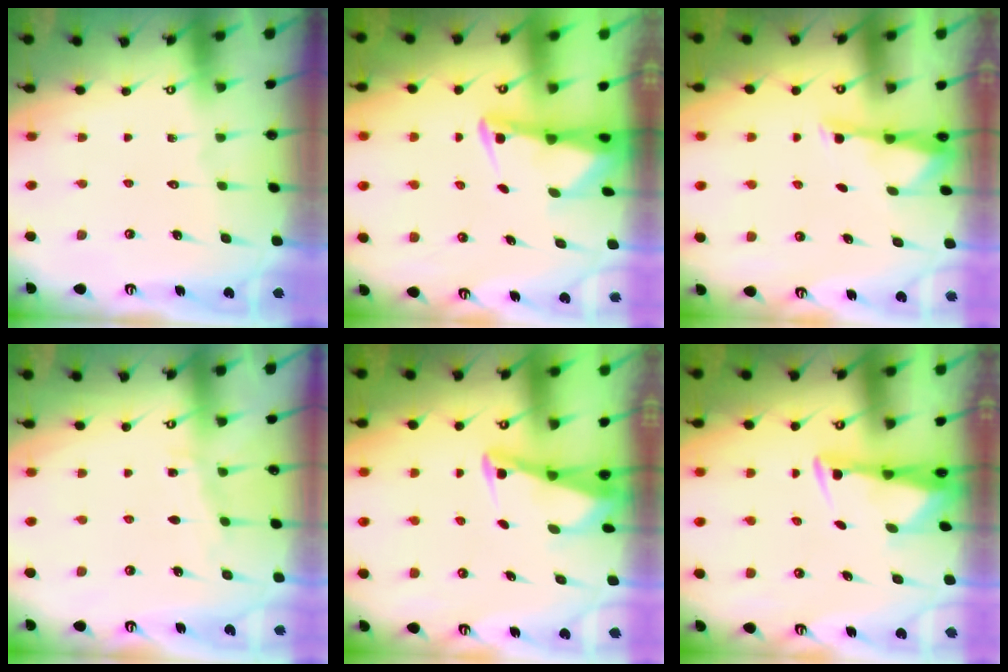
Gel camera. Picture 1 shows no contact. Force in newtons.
{"total": 2.7, "press": 2.6, "slide": 0.6}
{"total": 3.9, "press": 3.7, "slide": 1.1}
{"total": 5.4, "press": 5.4, "slide": 0.6}
{"total": 3.0, "press": 3.0, "slide": 0.3}
{"total": 3.1, "press": 3.0, "slide": 0.9}